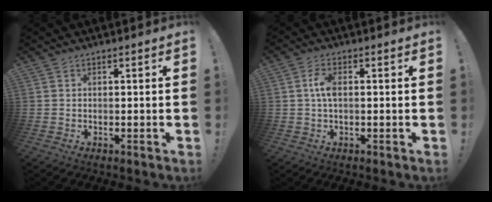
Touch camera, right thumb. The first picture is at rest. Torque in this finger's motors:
{"motor_torque": [0.02, 0.14, 0.61, -0.18, 0.05]}